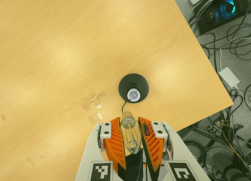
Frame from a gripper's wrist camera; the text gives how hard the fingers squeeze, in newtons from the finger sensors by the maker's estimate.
{"total": 20.9, "left": 23.0, "right": 18.8}